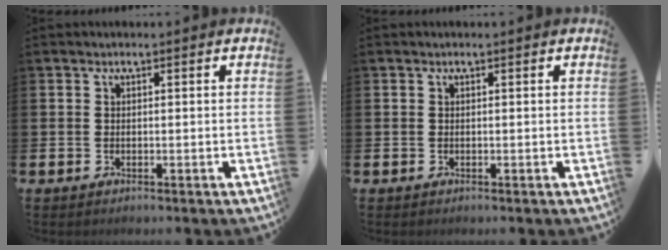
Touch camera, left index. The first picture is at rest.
{"total": 0.0}